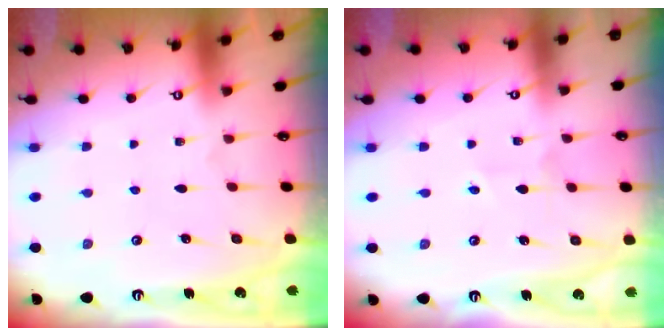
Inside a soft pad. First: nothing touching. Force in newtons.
{"total": 2.5, "press": 2.4, "slide": 0.6}